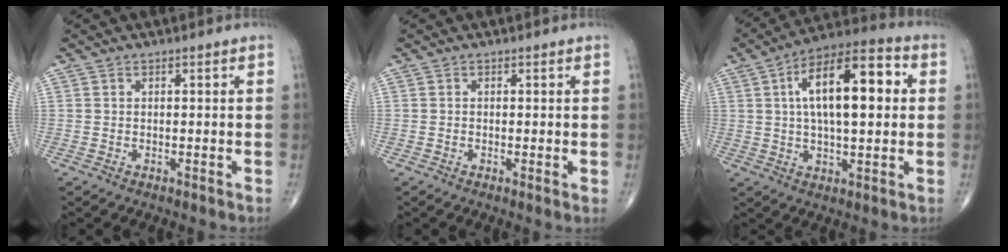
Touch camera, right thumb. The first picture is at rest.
{"total": 0.9, "force": [0.0, 0.2, 0.8], "torque": [-0.019, -0.004, -0.004]}
{"total": 18.1, "force": [3.4, 7.5, 16.1], "torque": [-0.244, 0.022, 0.046]}